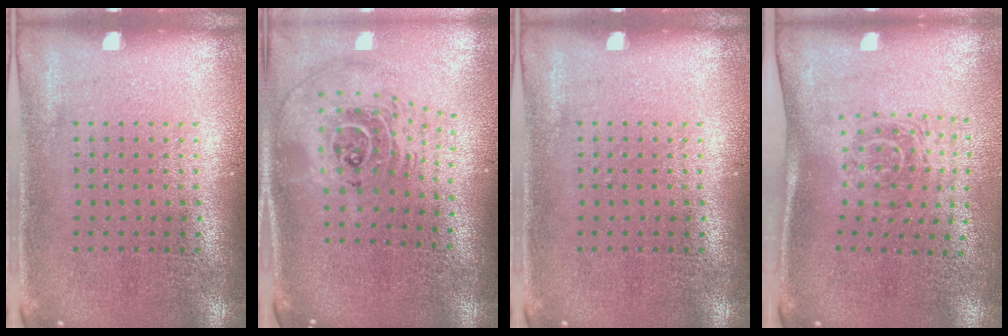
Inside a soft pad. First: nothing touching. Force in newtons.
{"total": 2.5, "press": 1.7, "slide": 1.8}
{"total": 0.0}
{"total": 1.7, "press": 1.2, "slide": 1.2}